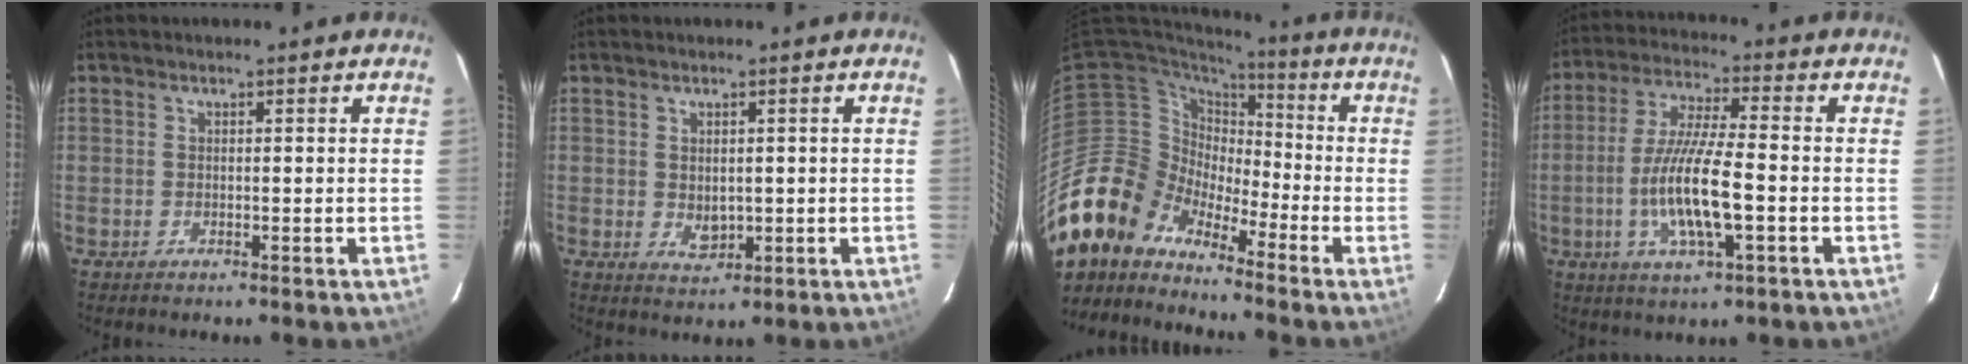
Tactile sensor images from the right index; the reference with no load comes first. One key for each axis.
{"total": 3.1, "fx": 0.0, "fy": 2.4, "fz": 2.0, "tx": -0.029, "ty": -0.002, "tz": 0.006}
{"total": 15.0, "fx": -12.7, "fy": 7.3, "fz": 3.0, "tx": -0.072, "ty": 0.014, "tz": -0.250}
{"total": 13.2, "fx": -3.2, "fy": 2.3, "fz": 12.6, "tx": -0.253, "ty": -0.006, "tz": -0.060}